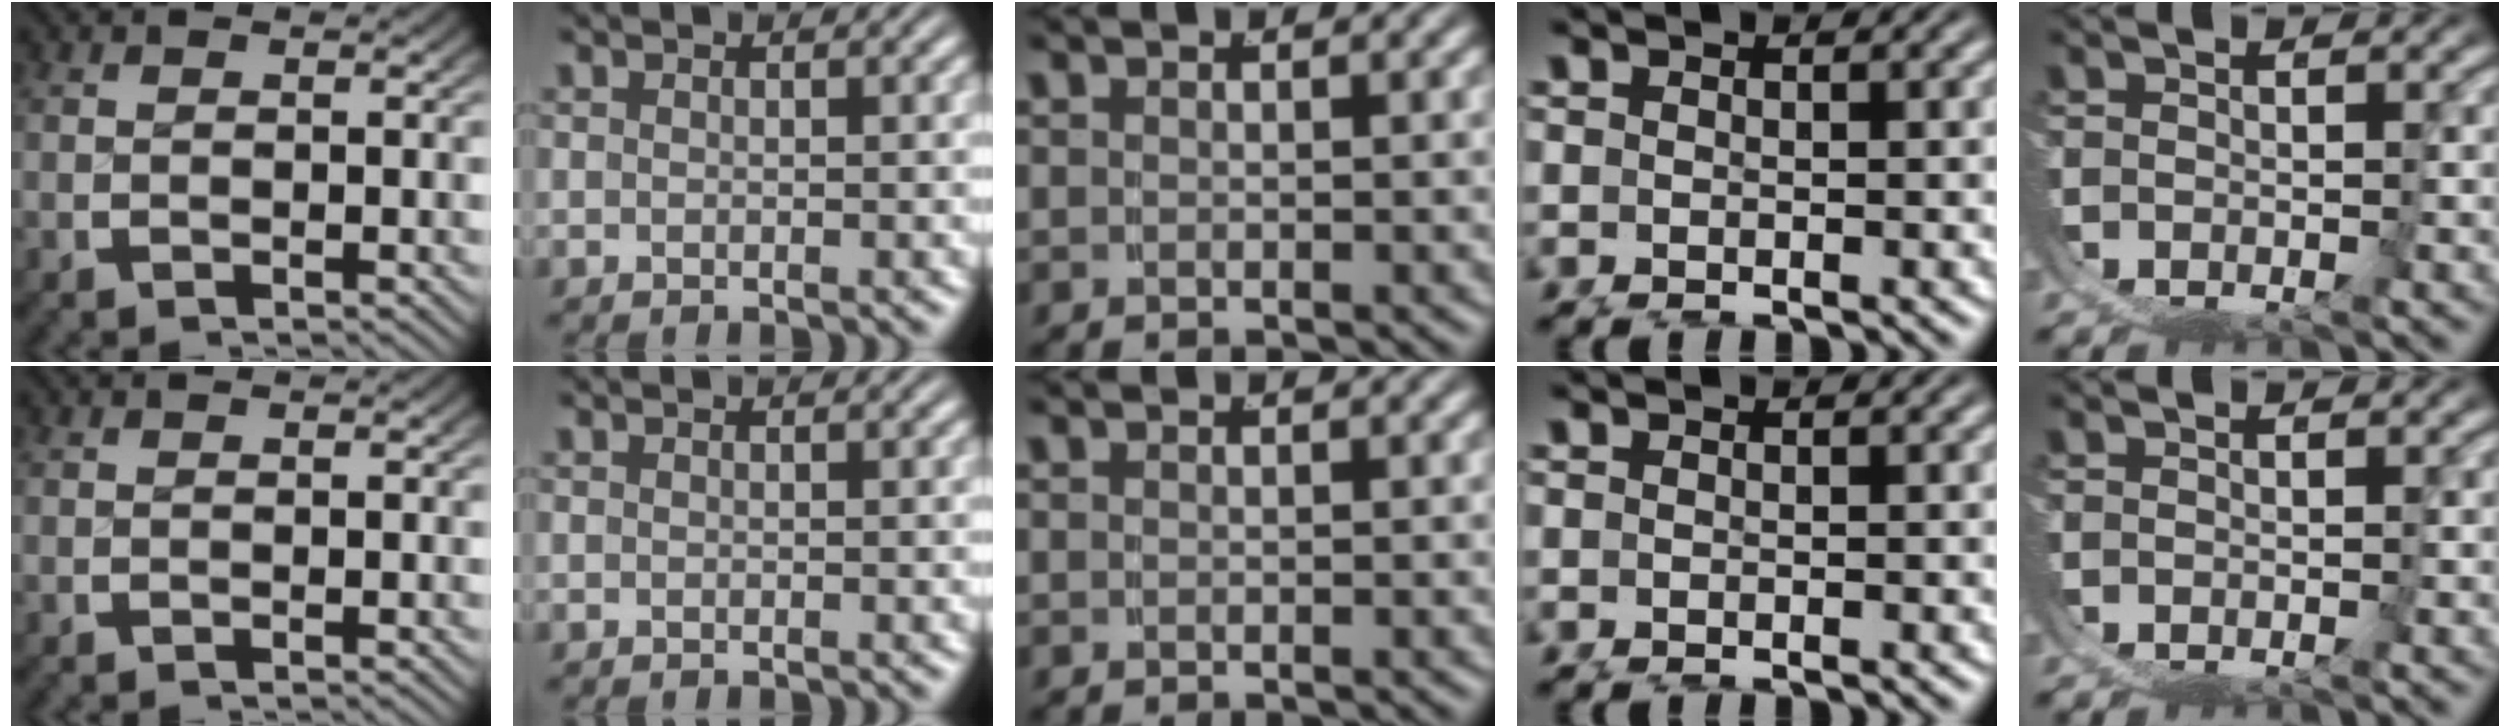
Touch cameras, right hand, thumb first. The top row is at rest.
{}